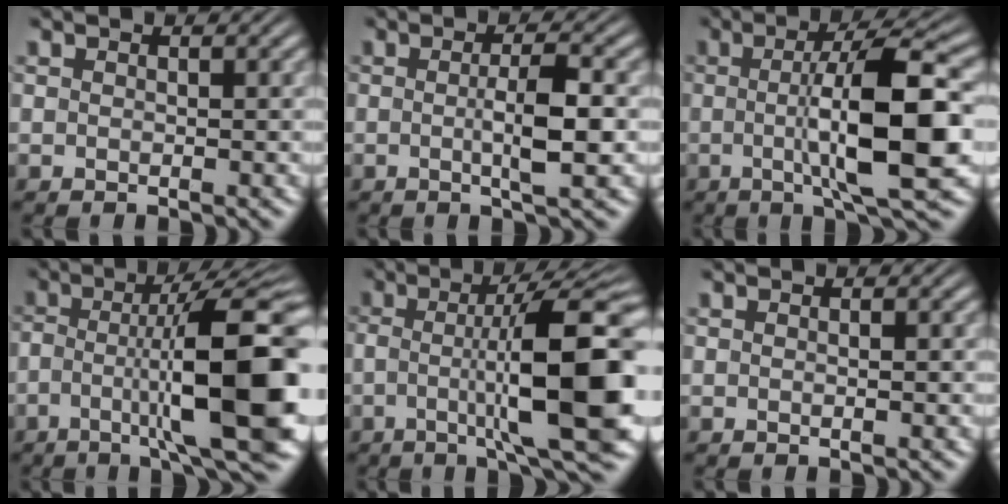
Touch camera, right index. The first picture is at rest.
{"total": 3.4, "force": [-0.5, 0.3, 3.4], "torque": [-0.055, -0.002, -0.014]}
{"total": 9.3, "force": [-0.2, 1.5, 9.2], "torque": [-0.137, 0.007, -0.003]}
{"total": 13.5, "force": [-2.0, 4.1, 12.7], "torque": [-0.176, -0.005, -0.026]}
{"total": 12.8, "force": [-0.7, 3.7, 12.2], "torque": [-0.169, 0.008, -0.010]}
{"total": 0.0}